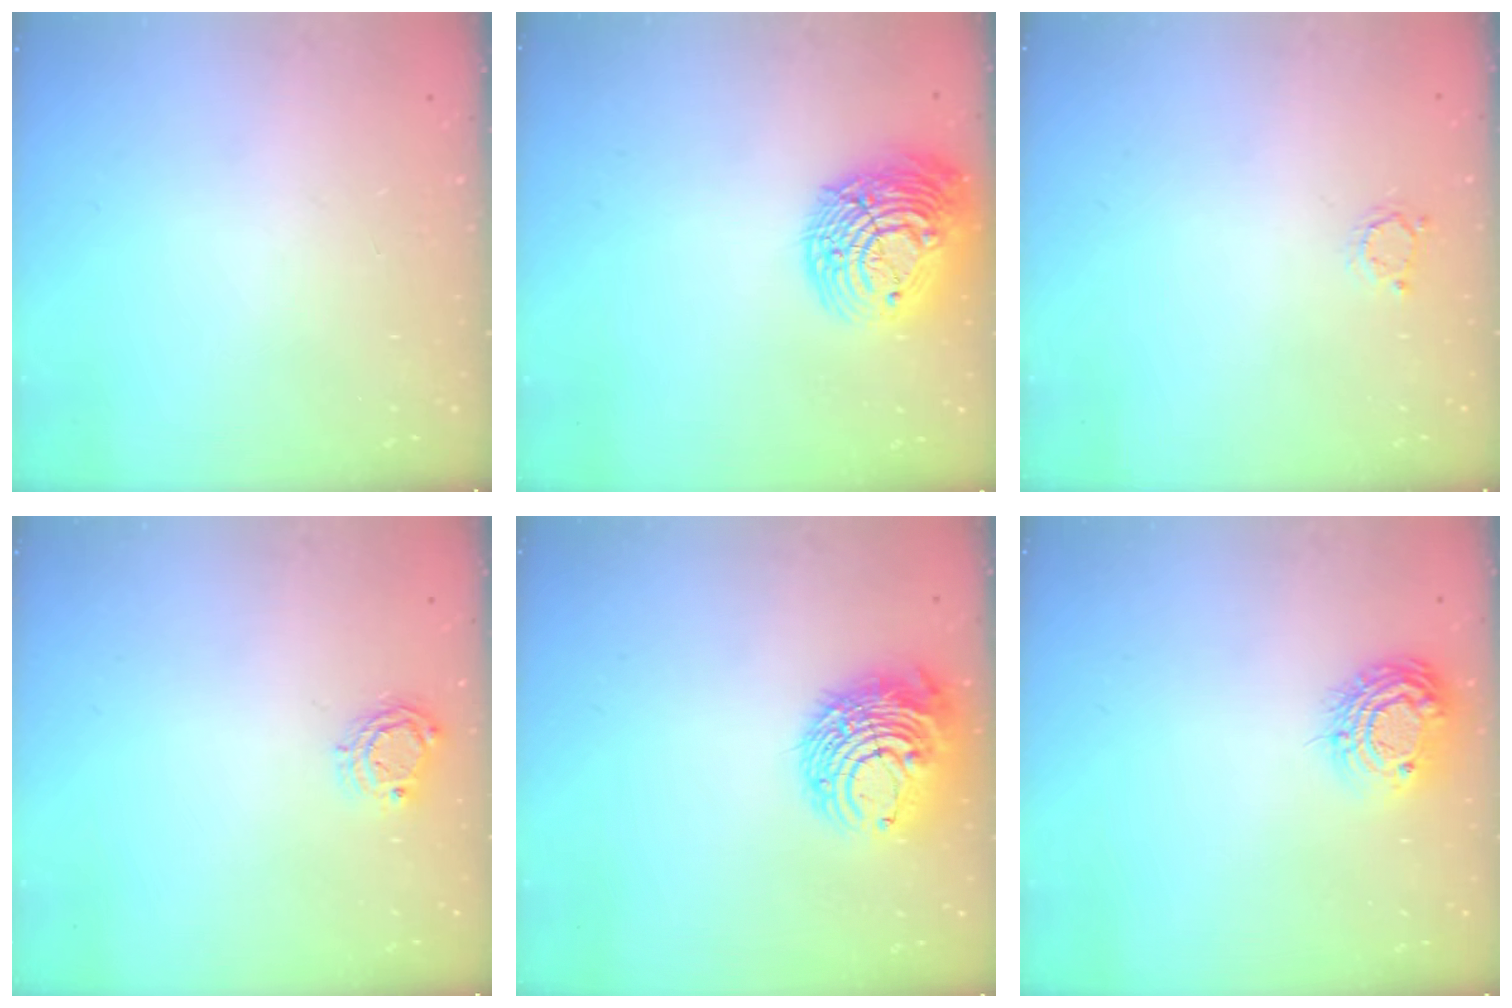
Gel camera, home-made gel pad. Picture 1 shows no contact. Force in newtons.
{"total": 18.1, "press": 18.0, "slide": 1.7}
{"total": 2.5, "press": 2.5, "slide": 0.4}
{"total": 5.4, "press": 5.4, "slide": 0.2}
{"total": 11.7, "press": 11.6, "slide": 1.2}
{"total": 10.9, "press": 10.9, "slide": 0.9}